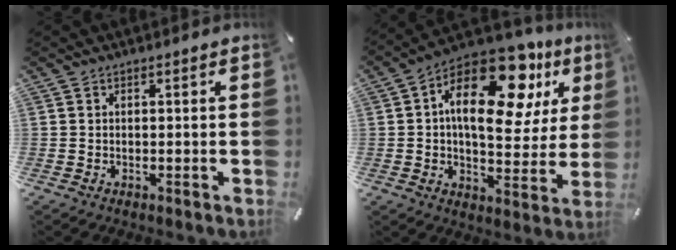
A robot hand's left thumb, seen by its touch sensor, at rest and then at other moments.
{"total": 21.6, "force": [10.1, 10.8, 15.8], "torque": [-0.243, -0.057, 0.167]}